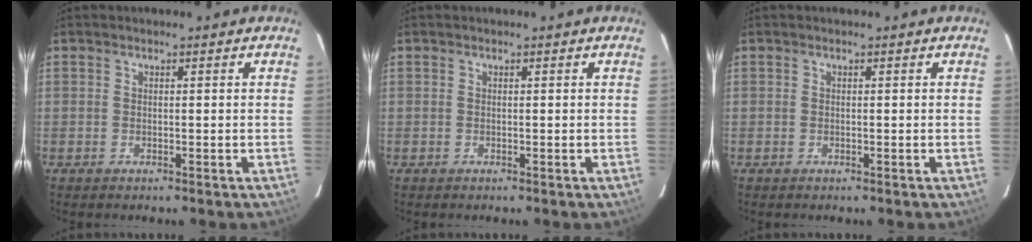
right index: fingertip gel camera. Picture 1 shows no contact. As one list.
[{"total": 0.0}, {"total": 0.0}]